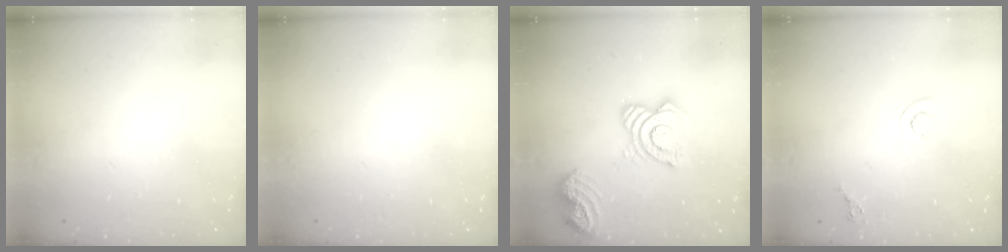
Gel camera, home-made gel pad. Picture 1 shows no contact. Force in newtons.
{"total": 0.0}
{"total": 17.1, "press": 17.0, "slide": 1.9}
{"total": 5.8, "press": 5.8, "slide": 0.4}